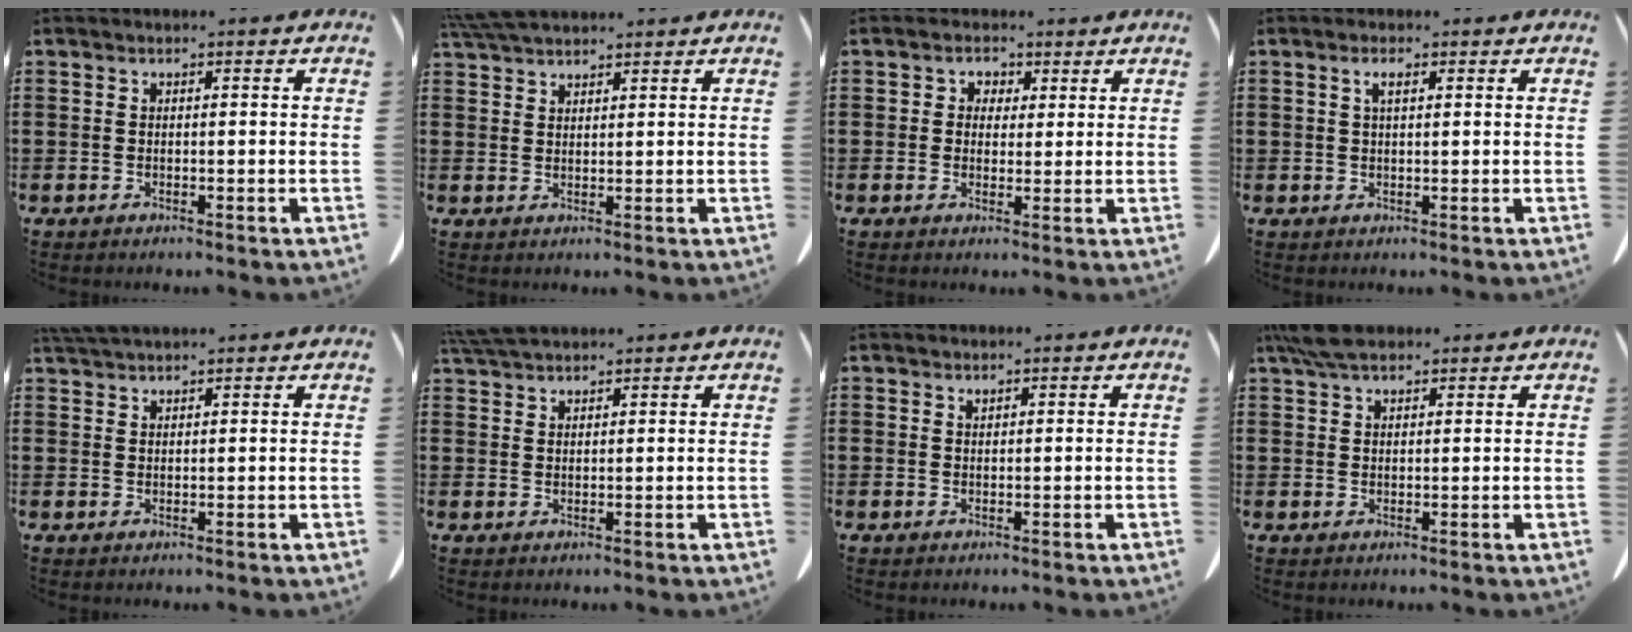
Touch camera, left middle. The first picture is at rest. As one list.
[{"total": 4.5, "force": [4.1, 0.7, 1.6], "torque": [-0.044, -0.006, 0.080]}, {"total": 2.6, "force": [1.3, 2.3, 0.2], "torque": [-0.018, 0.009, 0.023]}, {"total": 1.8, "force": [0.8, 0.5, 1.5], "torque": [-0.032, 0.002, 0.015]}, {"total": 2.5, "force": [2.4, 0.1, 0.7], "torque": [-0.021, -0.005, 0.048]}, {"total": 4.0, "force": [3.7, 0.5, 1.5], "torque": [-0.039, -0.005, 0.071]}, {"total": 0.8, "force": [0.7, 0.2, 0.1], "torque": [-0.004, -0.003, 0.015]}, {"total": 5.1, "force": [4.0, 1.5, 2.8], "torque": [-0.065, -0.001, 0.076]}]